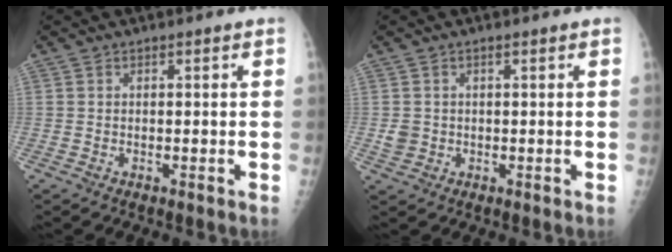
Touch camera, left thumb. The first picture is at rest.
{"total": 2.1, "force": [0.0, 2.0, 0.8], "torque": [-0.010, 0.001, 0.005]}